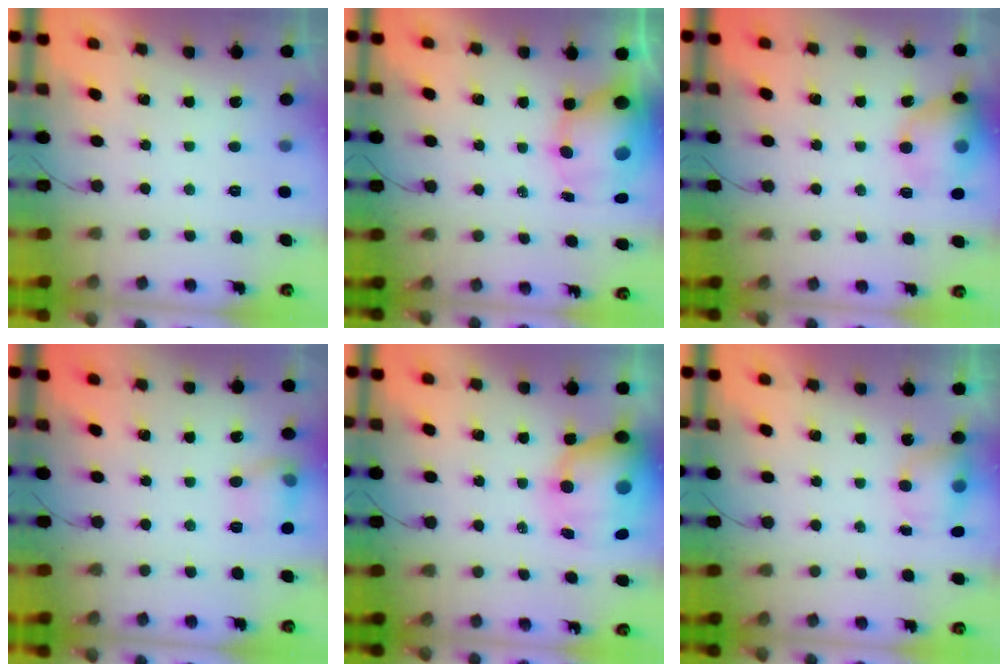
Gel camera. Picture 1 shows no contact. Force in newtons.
{"total": 9.4, "press": 9.1, "slide": 2.3}
{"total": 13.1, "press": 12.9, "slide": 2.1}
{"total": 8.2, "press": 8.1, "slide": 0.6}
{"total": 15.3, "press": 14.9, "slide": 3.7}
{"total": 5.6, "press": 5.5, "slide": 0.8}